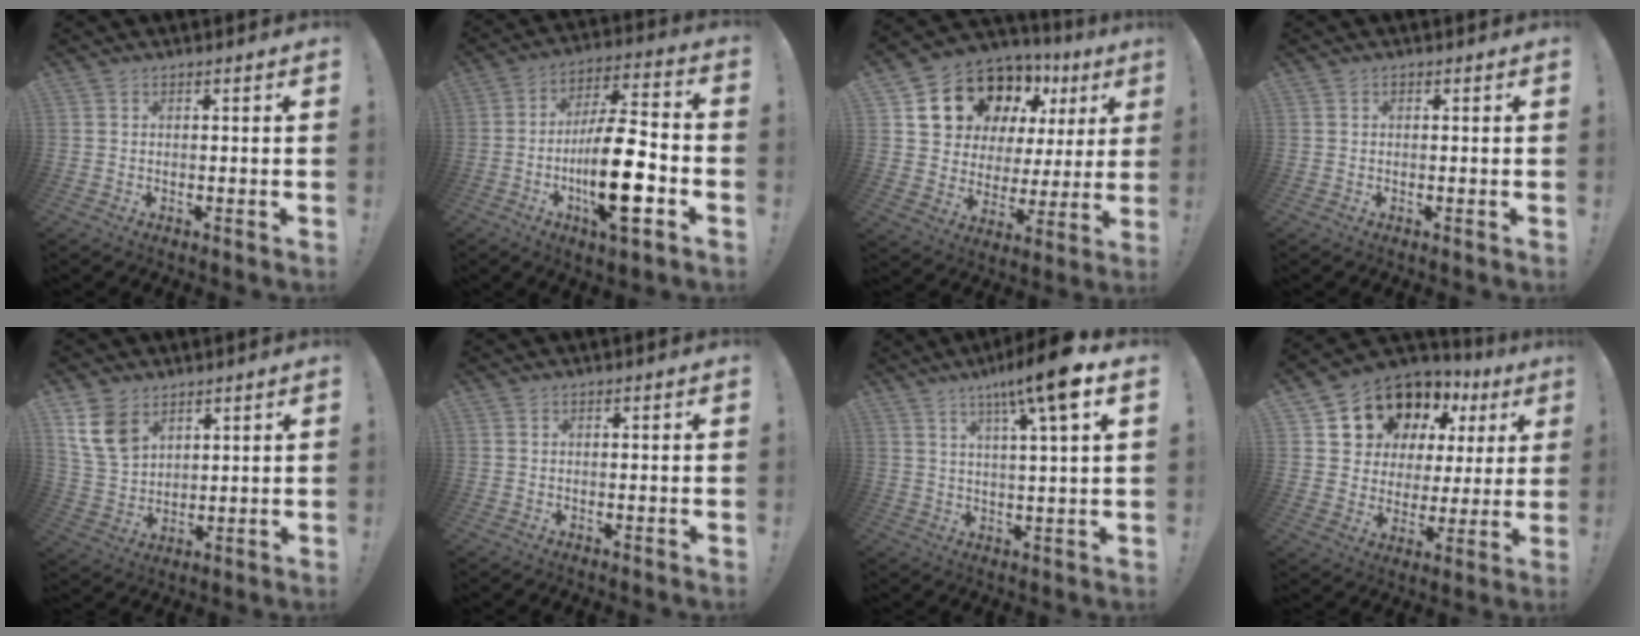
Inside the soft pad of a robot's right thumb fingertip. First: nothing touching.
{"total": 19.9, "force": [-5.5, 6.1, 18.1], "torque": [-0.325, 0.019, -0.089]}
{"total": 14.7, "force": [9.7, 9.4, 5.7], "torque": [-0.105, -0.067, 0.193]}
{"total": 0.0}
{"total": 10.9, "force": [6.3, 7.3, 5.0], "torque": [-0.094, -0.023, 0.130]}
{"total": 0.0}
{"total": 12.3, "force": [6.7, 0.7, 10.3], "torque": [-0.158, -0.038, 0.096]}
{"total": 12.6, "force": [9.0, 7.9, 3.8], "torque": [-0.069, -0.073, 0.176]}